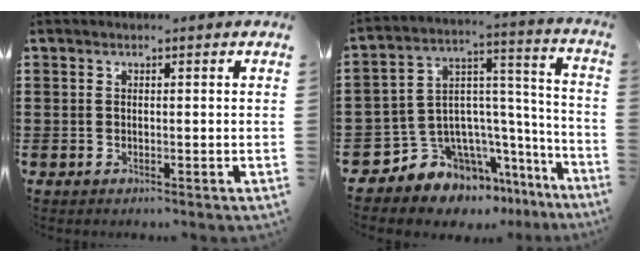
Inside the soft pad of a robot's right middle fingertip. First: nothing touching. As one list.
[{"total": 9.3, "force": [-7.4, 5.5, 1.5], "torque": [-0.065, -0.006, -0.141]}]